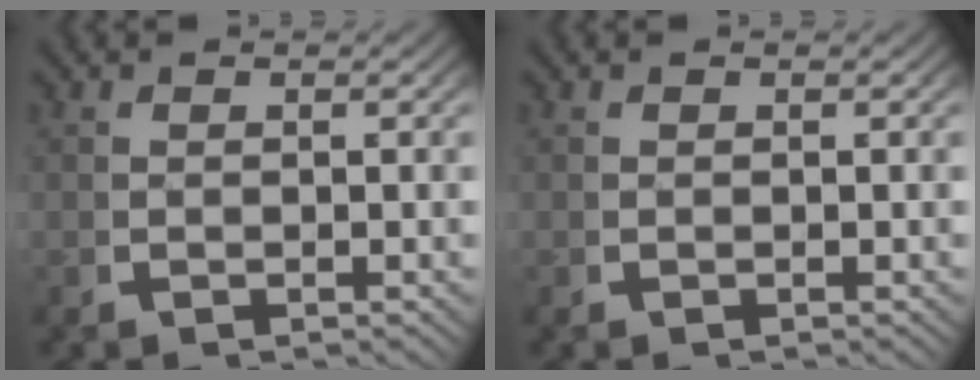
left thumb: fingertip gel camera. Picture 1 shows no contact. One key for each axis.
{"total": 0.0}